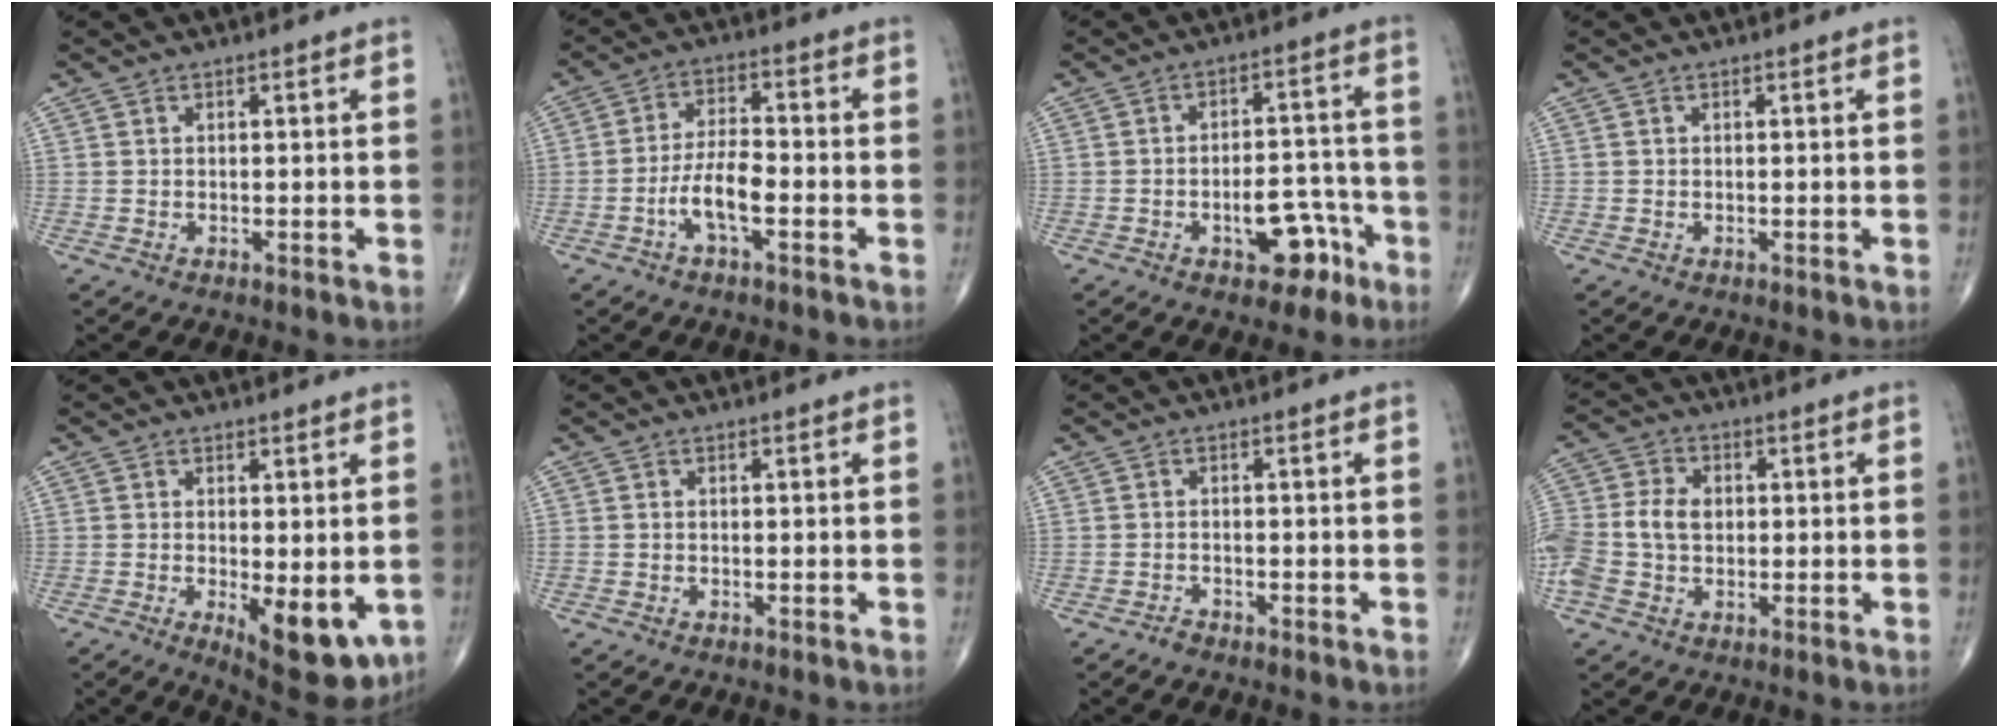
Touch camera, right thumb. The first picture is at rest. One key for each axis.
{"total": 6.9, "fx": -2.7, "fy": 2.3, "fz": 5.9, "tx": -0.115, "ty": 0.024, "tz": -0.053}
{"total": 9.2, "fx": -4.5, "fy": 5.0, "fz": 6.2, "tx": -0.059, "ty": 0.047, "tz": -0.058}
{"total": 0.0}
{"total": 10.2, "fx": -2.4, "fy": 4.1, "fz": 9.1, "tx": -0.111, "ty": -0.022, "tz": -0.022}
{"total": 0.0}
{"total": 1.0, "fx": -1.0, "fy": 0.4, "fz": 0.1, "tx": -0.006, "ty": 0.001, "tz": -0.020}
{"total": 11.2, "fx": -0.3, "fy": 8.4, "fz": 7.4, "tx": -0.173, "ty": 0.020, "tz": -0.006}